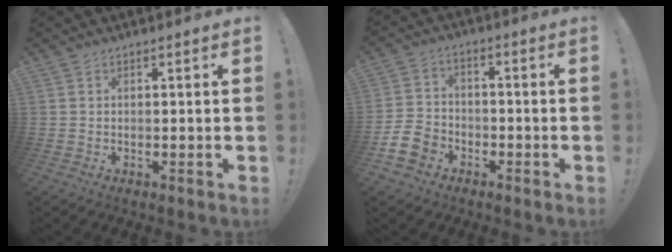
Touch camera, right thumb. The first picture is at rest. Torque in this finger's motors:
{"motor_torque": [0.87, 0.40, 0.07, -0.38, 0.03]}